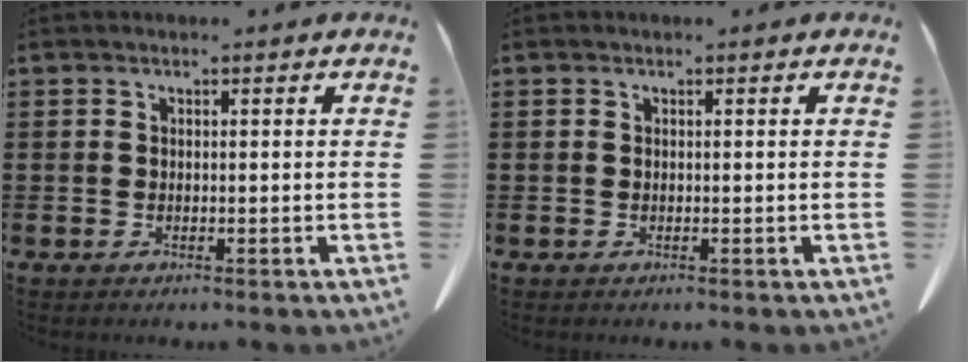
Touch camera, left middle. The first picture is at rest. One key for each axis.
{"total": 0.0}